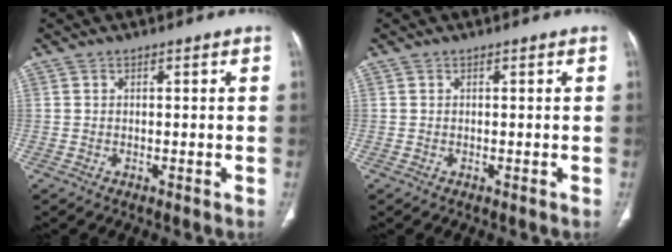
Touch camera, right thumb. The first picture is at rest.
{"total": 0.0}